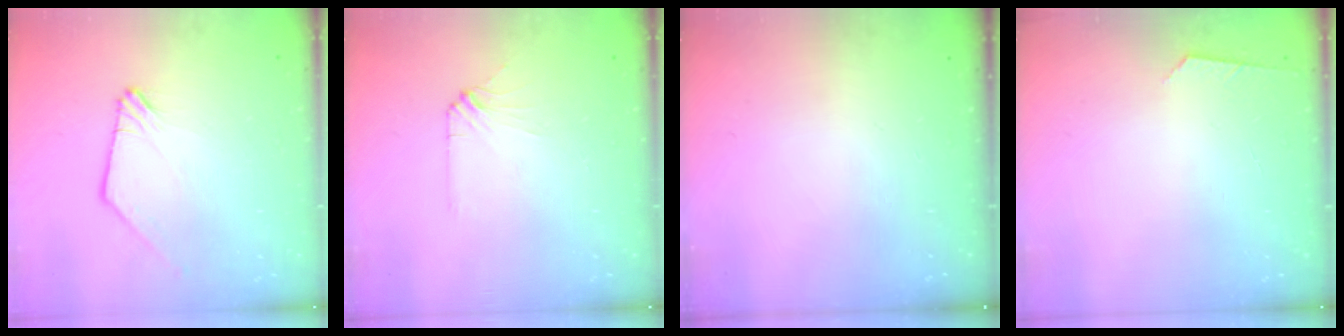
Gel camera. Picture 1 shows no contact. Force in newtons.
{"total": 2.8, "press": 2.7, "slide": 0.4}
{"total": 0.0}
{"total": 2.6, "press": 2.6, "slide": 0.4}